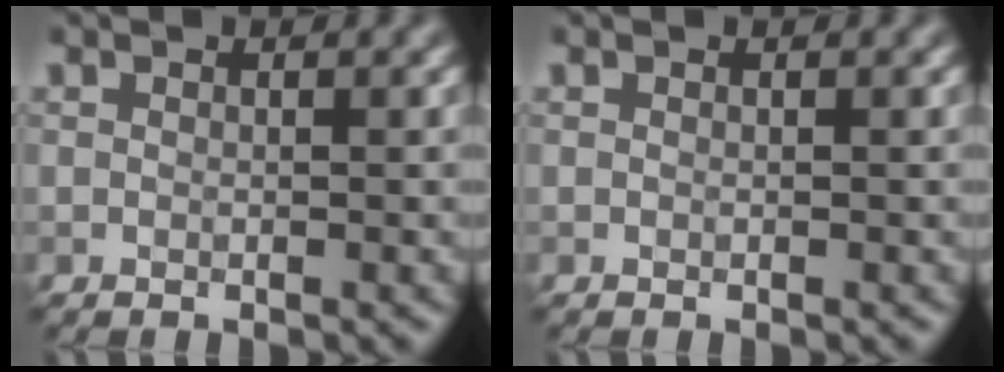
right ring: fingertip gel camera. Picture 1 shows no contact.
{"total": 0.0}